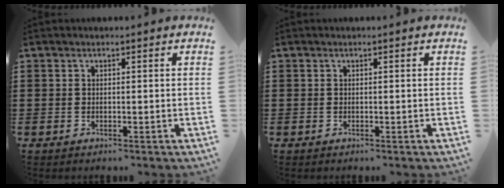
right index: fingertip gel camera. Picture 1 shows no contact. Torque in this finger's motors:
{"motor_torque": [0.00, 0.00, 0.00, 0.00]}